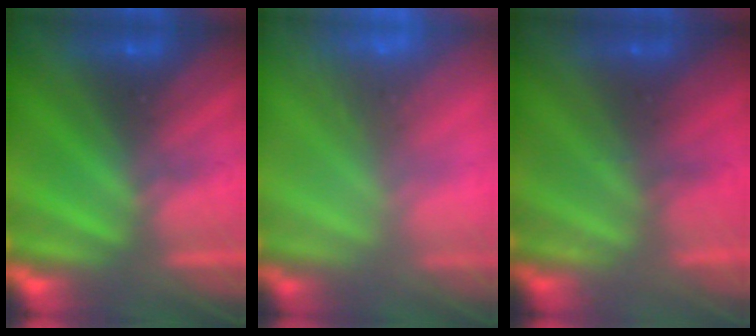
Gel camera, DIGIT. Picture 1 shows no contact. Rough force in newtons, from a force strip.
{"total": 6.8}
{"total": 2.3}